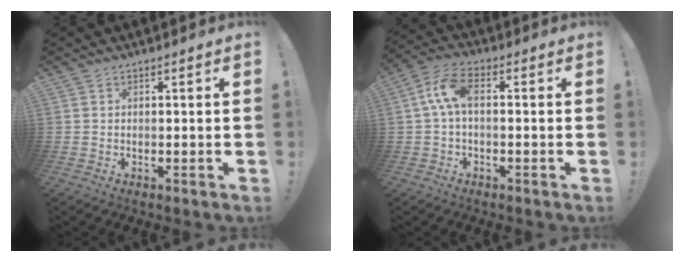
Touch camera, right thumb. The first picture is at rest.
{"total": 8.2, "force": [0.5, 4.0, 7.2], "torque": [-0.154, 0.010, 0.012]}